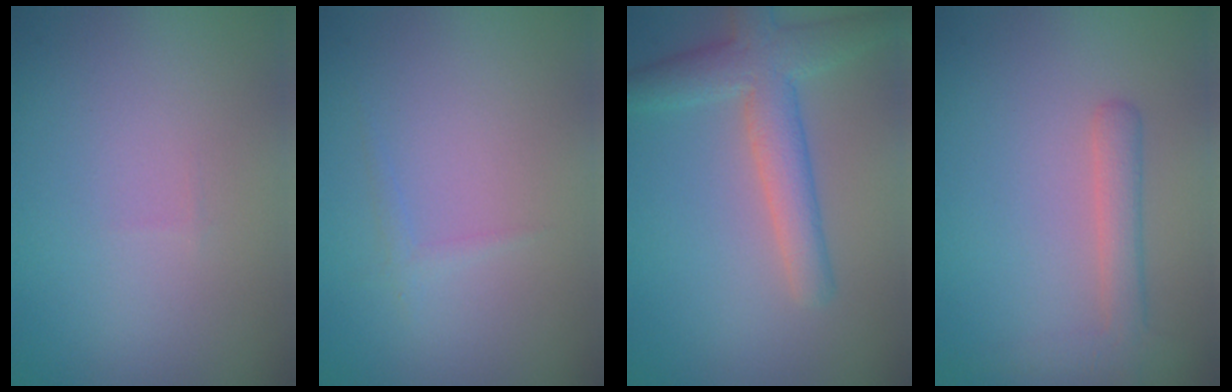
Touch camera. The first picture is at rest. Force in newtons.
{"total": 0.8, "press": 0.8, "slide": 0.1}
{"total": 5.0, "press": 5.0, "slide": 0.3}
{"total": 2.8, "press": 2.8, "slide": 0.2}